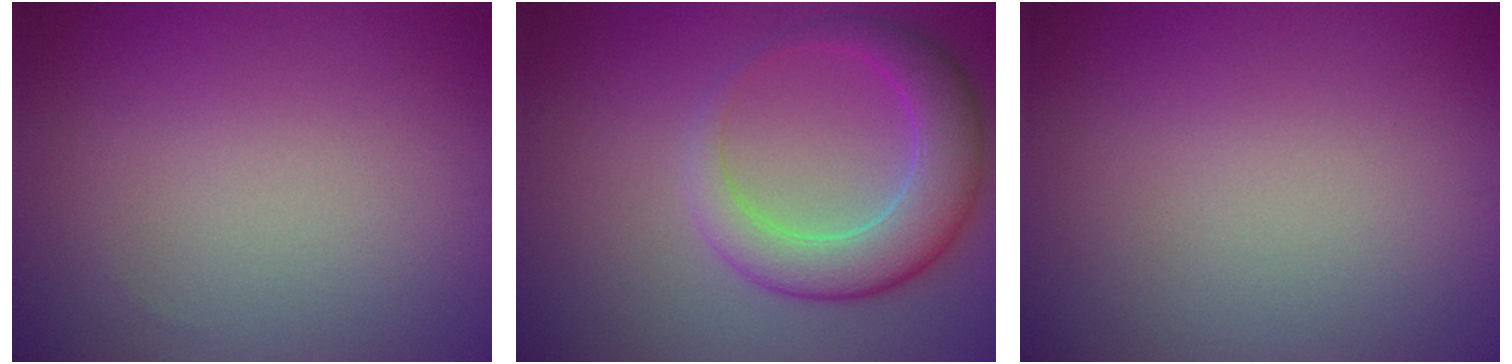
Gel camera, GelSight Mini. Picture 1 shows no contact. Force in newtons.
{"total": 5.6, "press": 5.6, "slide": 0.3}
{"total": 0.0}